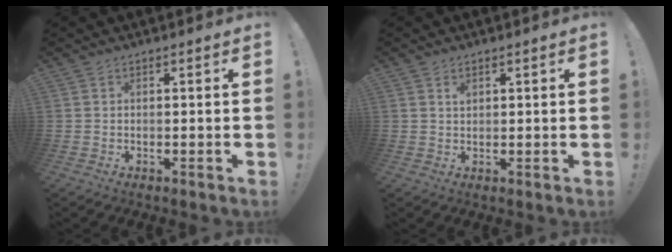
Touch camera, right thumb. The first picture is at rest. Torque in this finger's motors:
{"motor_torque": [-0.03, 0.07, 0.27, -0.18, 0.08]}